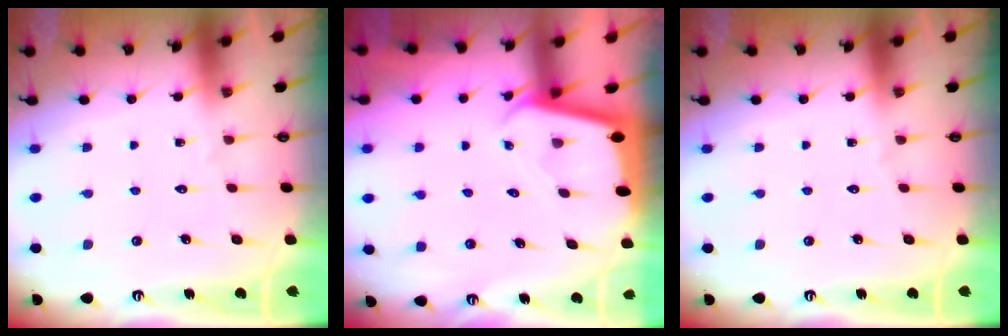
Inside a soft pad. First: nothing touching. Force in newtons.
{"total": 1.9, "press": 1.9, "slide": 0.0}
{"total": 0.0}